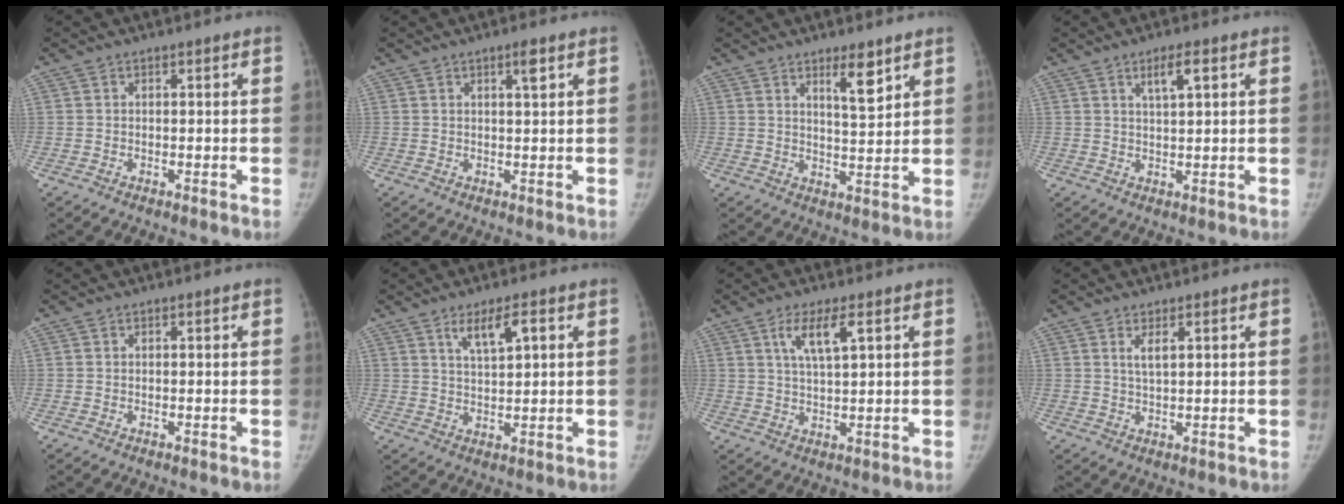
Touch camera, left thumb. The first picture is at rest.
{"total": 2.2, "force": [1.2, 0.2, 1.8], "torque": [-0.031, -0.006, 0.020]}
{"total": 5.9, "force": [3.8, 1.4, 4.3], "torque": [-0.058, -0.032, 0.063]}
{"total": 4.1, "force": [2.0, 0.8, 3.4], "torque": [-0.059, -0.009, 0.037]}
{"total": 0.0}
{"total": 5.3, "force": [2.6, 1.5, 4.4], "torque": [-0.076, -0.010, 0.050]}
{"total": 5.9, "force": [2.7, 1.3, 5.1], "torque": [-0.096, -0.010, 0.055]}
{"total": 2.3, "force": [1.1, 0.5, 2.0], "torque": [-0.039, -0.009, 0.023]}